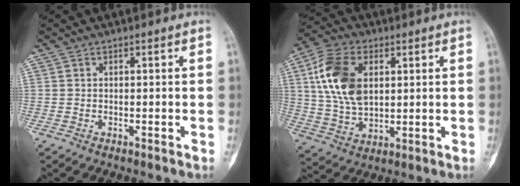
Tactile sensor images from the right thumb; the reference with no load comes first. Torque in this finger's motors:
{"motor_torque": [-1.19, 1.40, 0.56, 0.10, 0.41]}